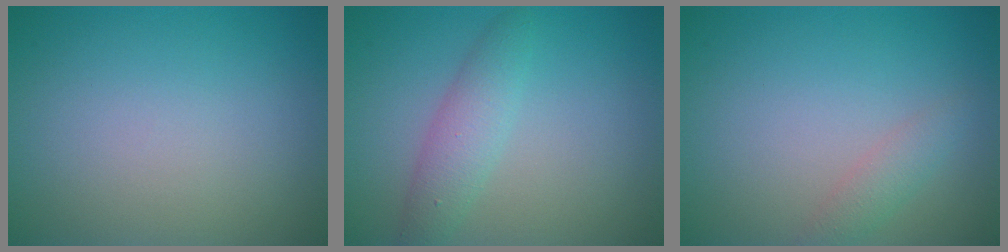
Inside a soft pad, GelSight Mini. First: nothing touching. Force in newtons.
{"total": 2.8, "press": 2.8, "slide": 0.1}
{"total": 1.5, "press": 1.5, "slide": 0.0}